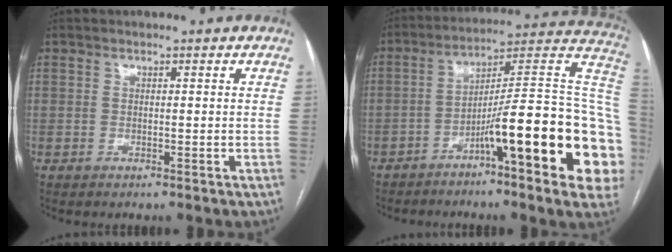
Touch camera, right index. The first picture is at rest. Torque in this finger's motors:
{"motor_torque": [1.46, -0.68, 0.93, 0.21]}